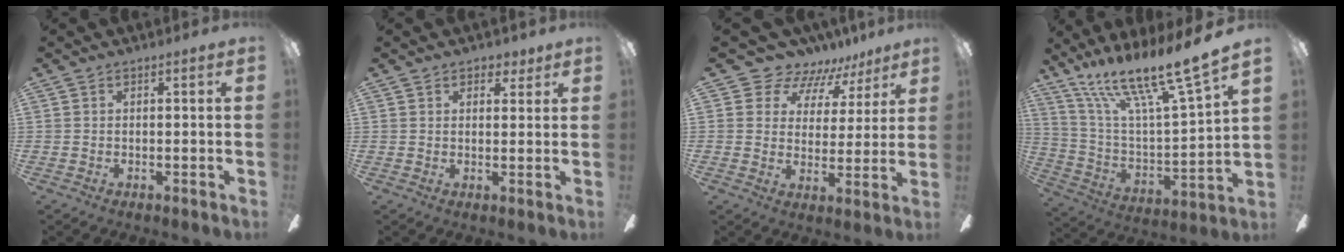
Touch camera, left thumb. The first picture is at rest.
{"total": 3.2, "force": [2.3, 1.9, 1.1], "torque": [0.000, -0.007, 0.039]}
{"total": 8.2, "force": [6.6, 4.8, 1.2], "torque": [-0.035, -0.054, 0.121]}
{"total": 20.2, "force": [16.3, 1.9, 11.7], "torque": [-0.217, -0.110, 0.267]}